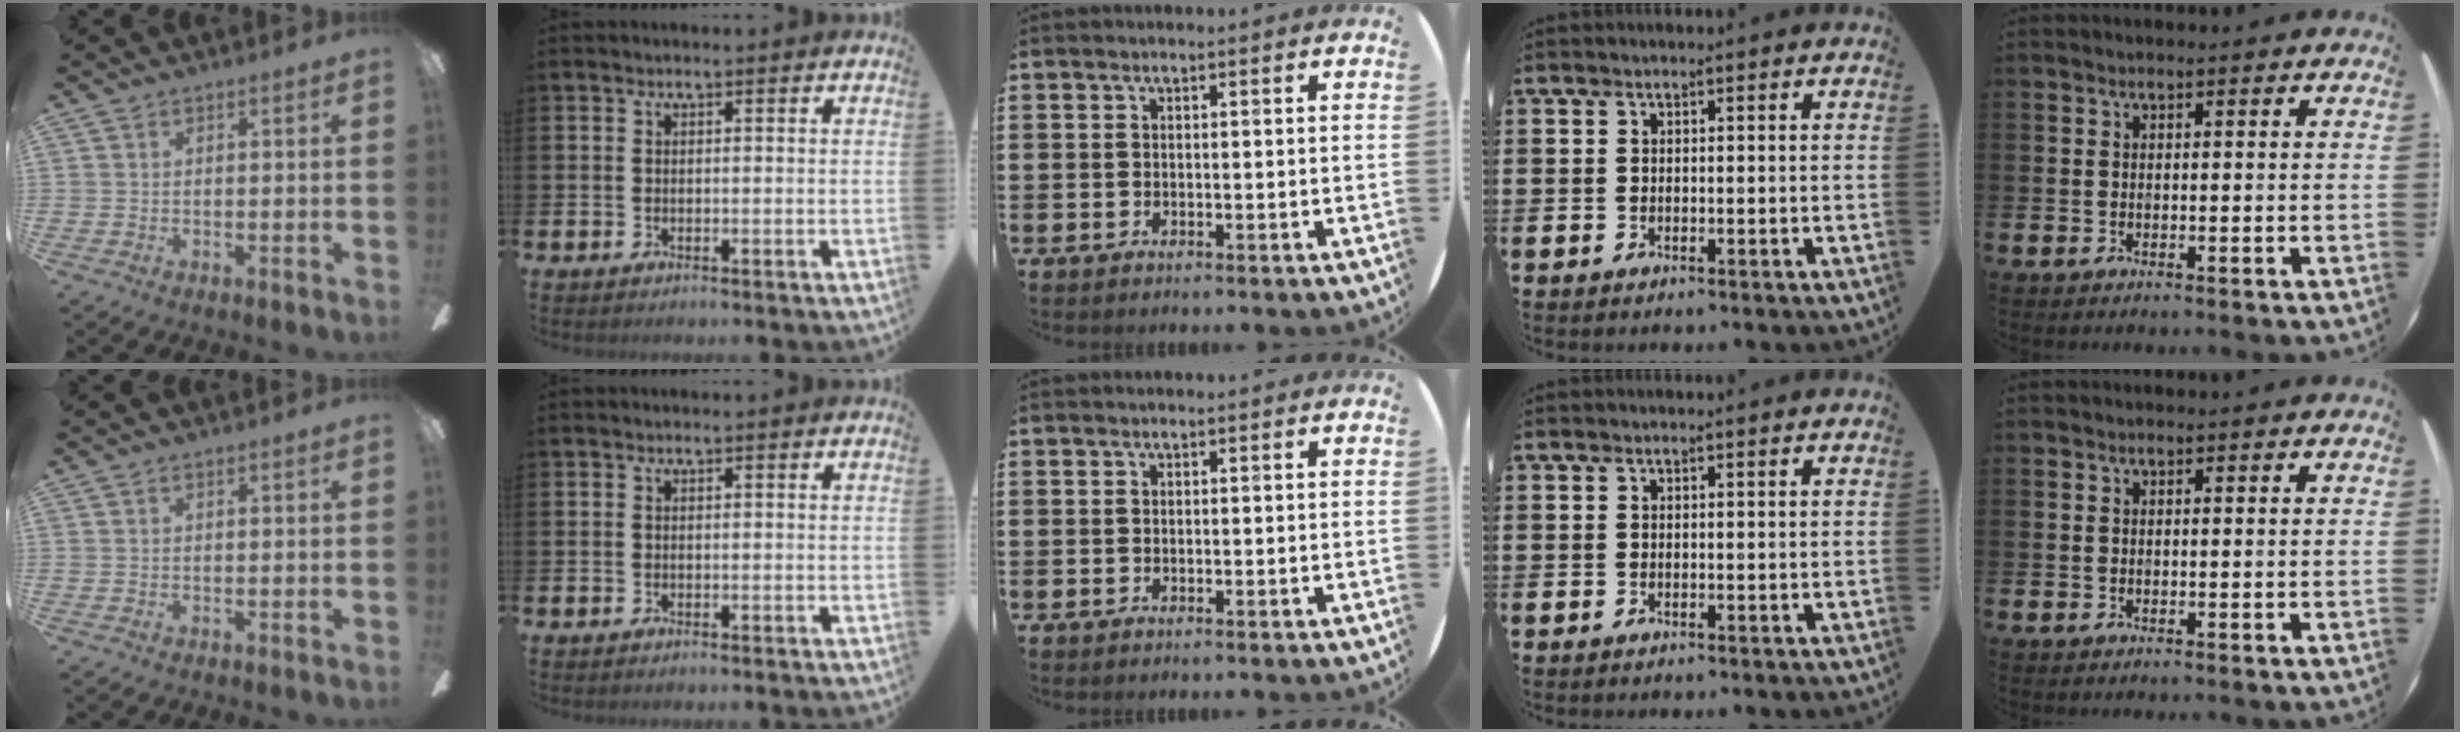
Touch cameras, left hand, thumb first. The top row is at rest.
{}